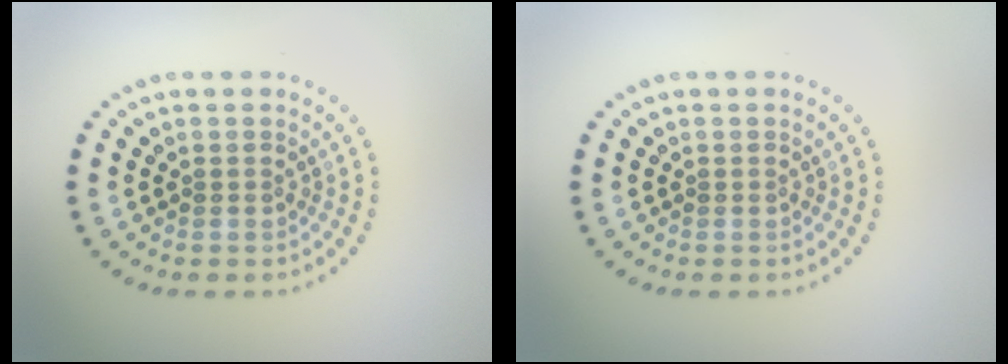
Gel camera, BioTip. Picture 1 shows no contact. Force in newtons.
{"total": 0.0}